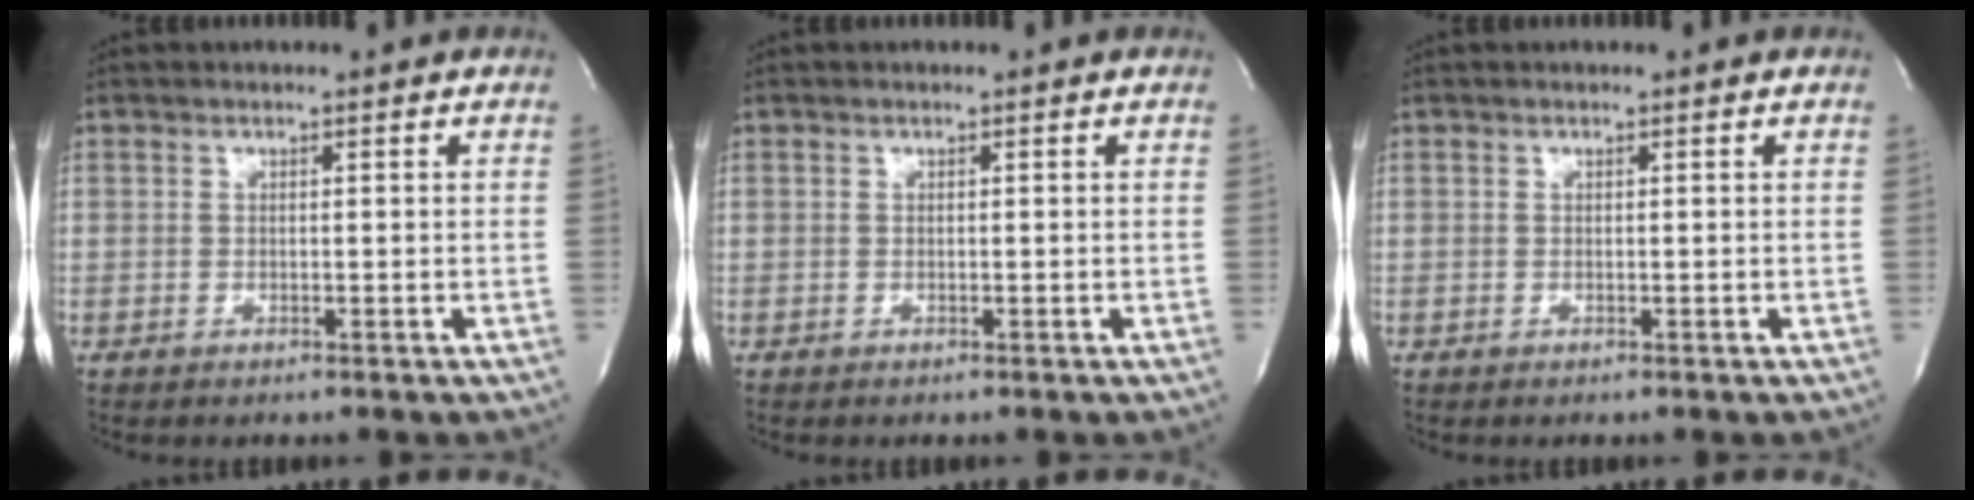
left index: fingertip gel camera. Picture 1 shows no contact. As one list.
[{"total": 0.0}, {"total": 0.0}]